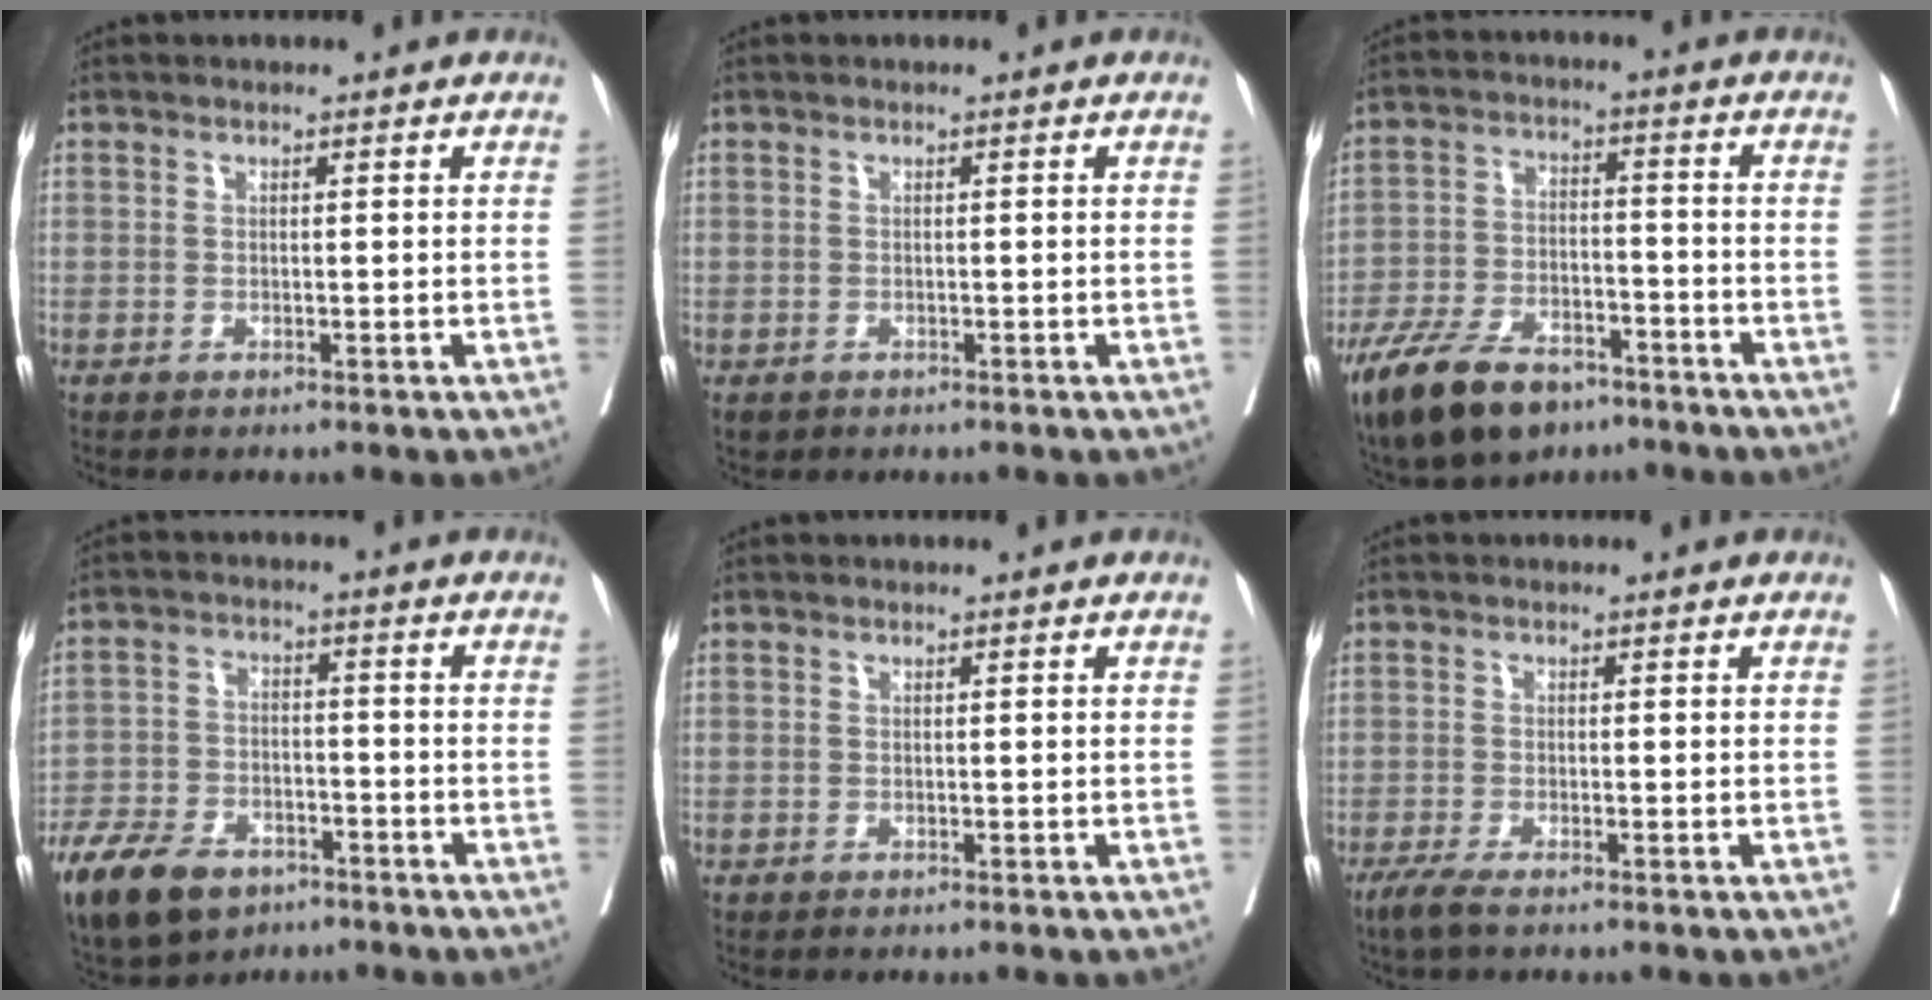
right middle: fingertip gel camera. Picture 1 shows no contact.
{"total": 1.2, "force": [-0.8, 0.8, 0.4], "torque": [-0.011, -0.002, -0.009]}
{"total": 13.5, "force": [-9.7, 5.8, 7.3], "torque": [-0.142, -0.013, -0.170]}
{"total": 13.8, "force": [-9.0, 7.5, 7.2], "torque": [-0.164, -0.012, -0.154]}
{"total": 0.0}
{"total": 2.6, "force": [-1.9, 0.3, 1.8], "torque": [-0.039, -0.009, -0.039]}